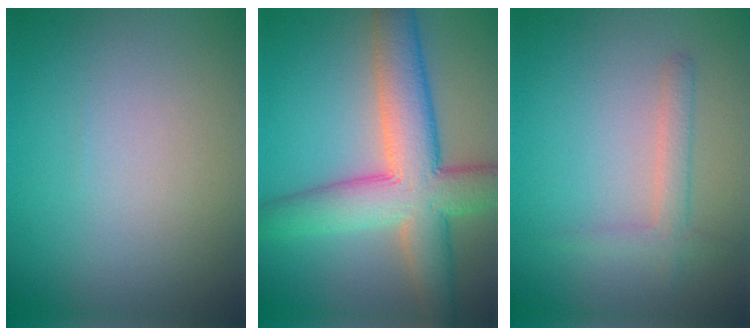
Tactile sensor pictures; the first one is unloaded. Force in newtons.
{"total": 9.1, "press": 9.1, "slide": 0.5}
{"total": 1.8, "press": 1.8, "slide": 0.2}